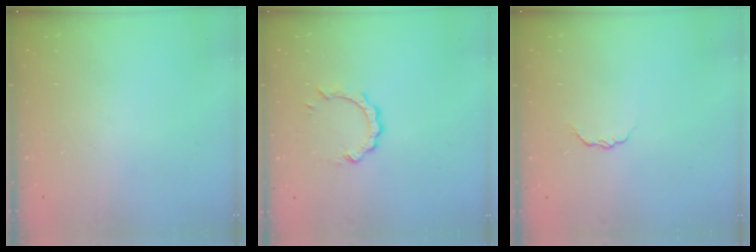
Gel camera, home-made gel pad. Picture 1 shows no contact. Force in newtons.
{"total": 5.7, "press": 5.7, "slide": 0.4}
{"total": 3.2, "press": 3.2, "slide": 0.4}